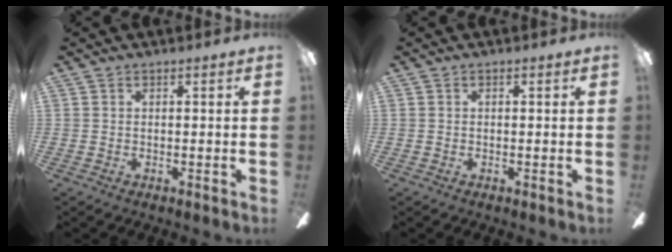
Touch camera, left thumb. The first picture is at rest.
{"total": 0.0}